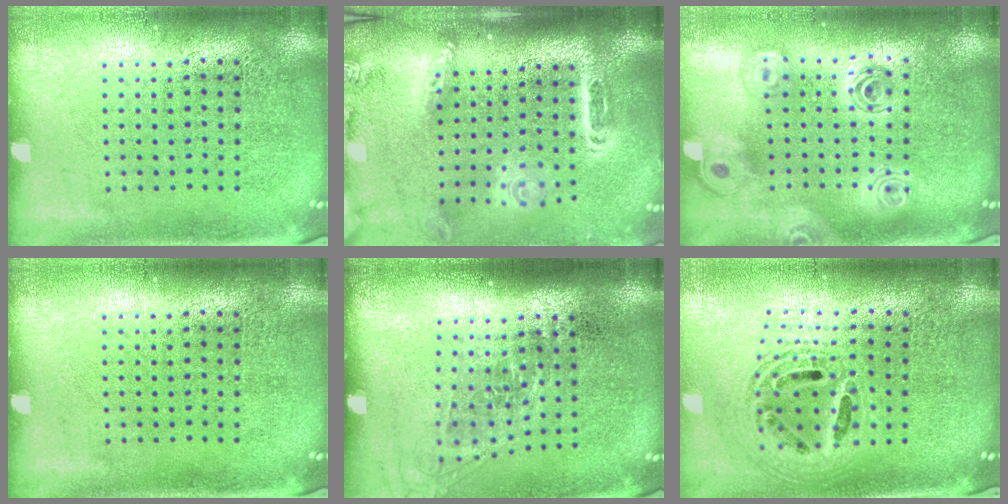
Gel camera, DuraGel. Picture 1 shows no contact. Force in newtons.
{"total": 2.6, "press": 1.9, "slide": 1.8}
{"total": 2.0, "press": 1.7, "slide": 1.1}
{"total": 0.0}
{"total": 1.2, "press": 1.0, "slide": 0.8}
{"total": 2.0, "press": 1.6, "slide": 1.3}